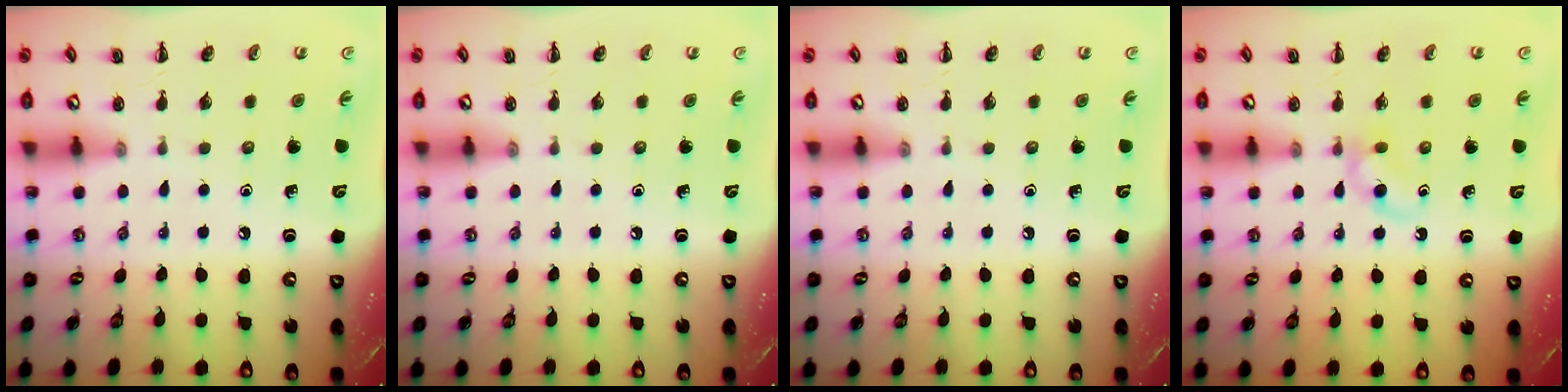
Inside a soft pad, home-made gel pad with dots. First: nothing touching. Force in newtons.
{"total": 0.0}
{"total": 0.0}
{"total": 2.7, "press": 2.4, "slide": 1.2}